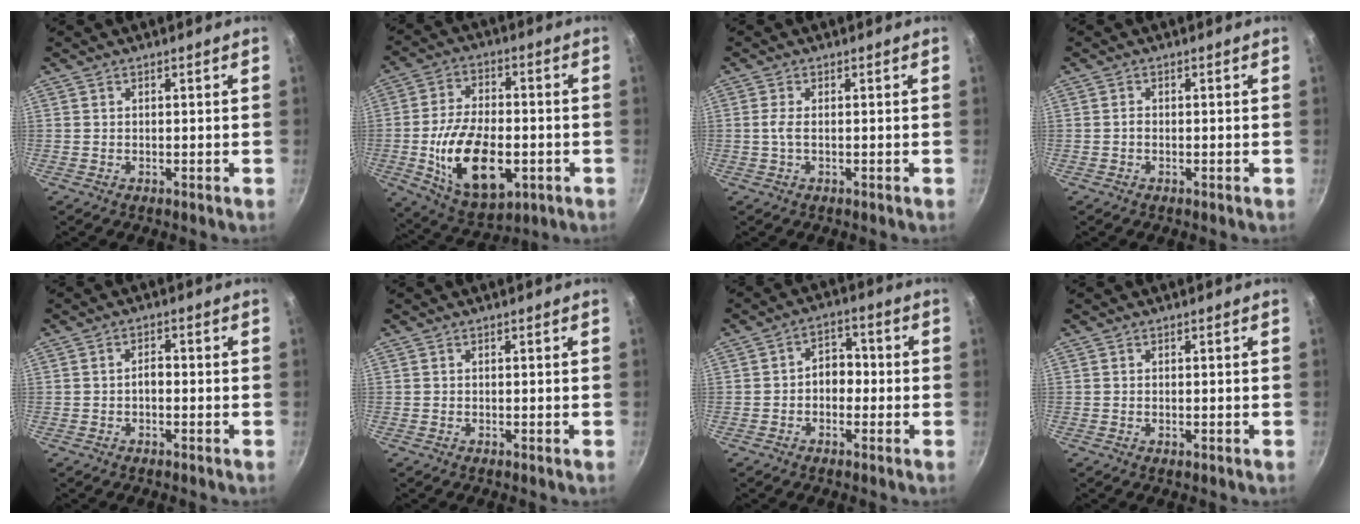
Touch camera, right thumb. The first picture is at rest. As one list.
[{"total": 18.3, "force": [-4.1, 10.1, 14.7], "torque": [-0.247, 0.008, -0.059]}, {"total": 1.8, "force": [-0.1, 0.5, 1.7], "torque": [-0.041, 0.001, -0.002]}, {"total": 0.7, "force": [-0.2, 0.5, 0.4], "torque": [-0.007, 0.005, -0.006]}, {"total": 2.1, "force": [-0.6, 1.2, 1.6], "torque": [-0.018, 0.014, -0.012]}, {"total": 0.0}, {"total": 5.3, "force": [-0.9, 4.1, 3.3], "torque": [-0.013, 0.020, -0.023]}, {"total": 0.5, "force": [-0.1, 0.2, 0.5], "torque": [-0.008, 0.001, -0.003]}]